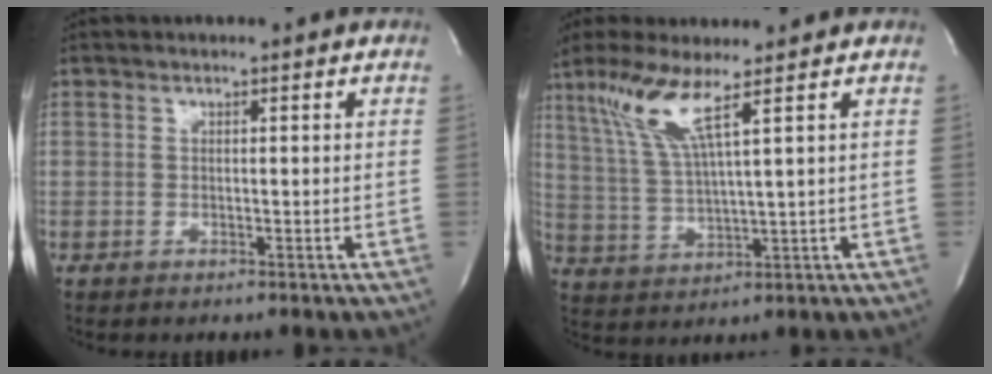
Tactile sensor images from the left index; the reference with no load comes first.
{"total": 7.6, "force": [4.4, -0.7, 6.2], "torque": [-0.141, 0.002, 0.094]}